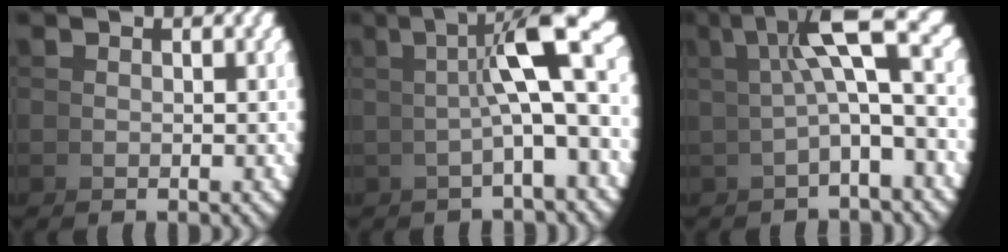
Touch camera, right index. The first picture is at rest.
{"total": 7.1, "force": [2.4, 1.0, 6.6], "torque": [-0.078, 0.024, 0.033]}
{"total": 6.2, "force": [2.9, 0.5, 5.5], "torque": [-0.066, 0.031, 0.044]}